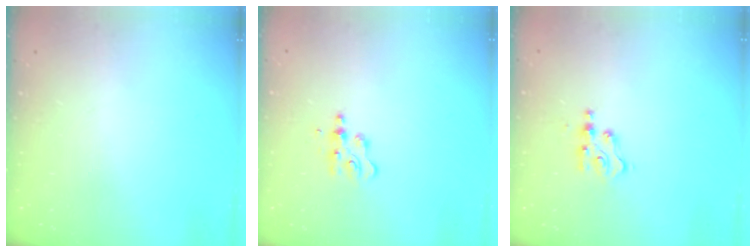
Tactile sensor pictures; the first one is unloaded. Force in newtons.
{"total": 4.4, "press": 4.4, "slide": 0.5}
{"total": 2.3, "press": 2.2, "slide": 0.3}